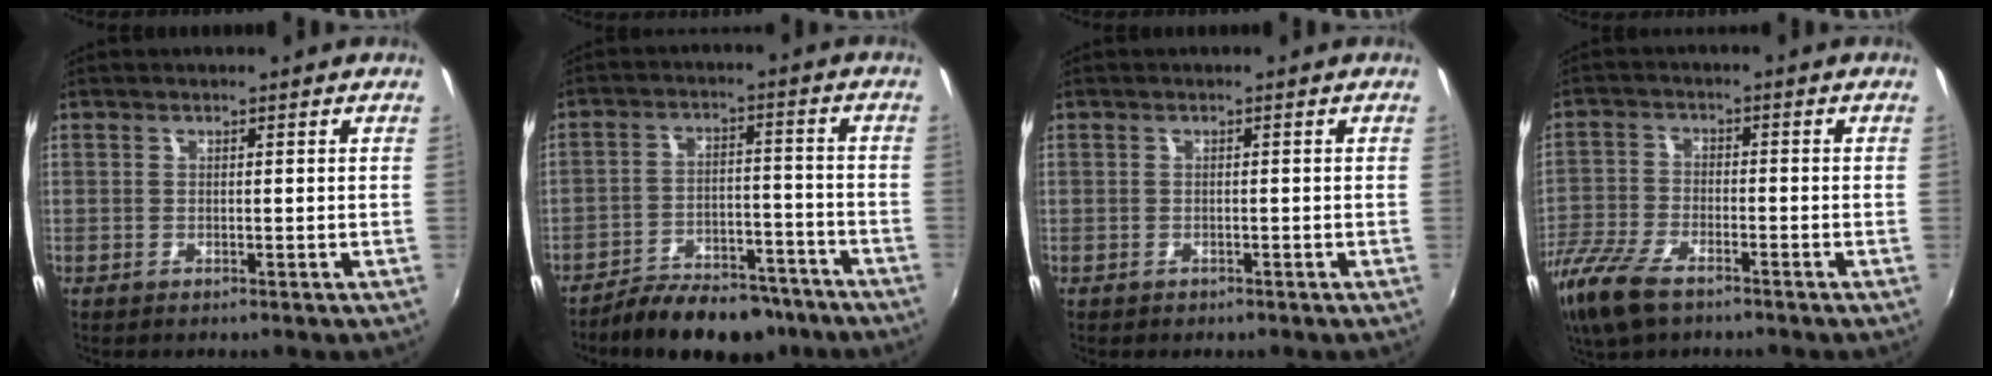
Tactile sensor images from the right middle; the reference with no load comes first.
{"total": 14.1, "force": [-11.7, 5.3, 6.0], "torque": [-0.114, 0.006, -0.160]}
{"total": 0.9, "force": [-0.6, 0.6, 0.1], "torque": [-0.003, 0.001, -0.008]}
{"total": 12.1, "force": [-8.4, 4.7, 7.3], "torque": [-0.178, -0.031, -0.170]}